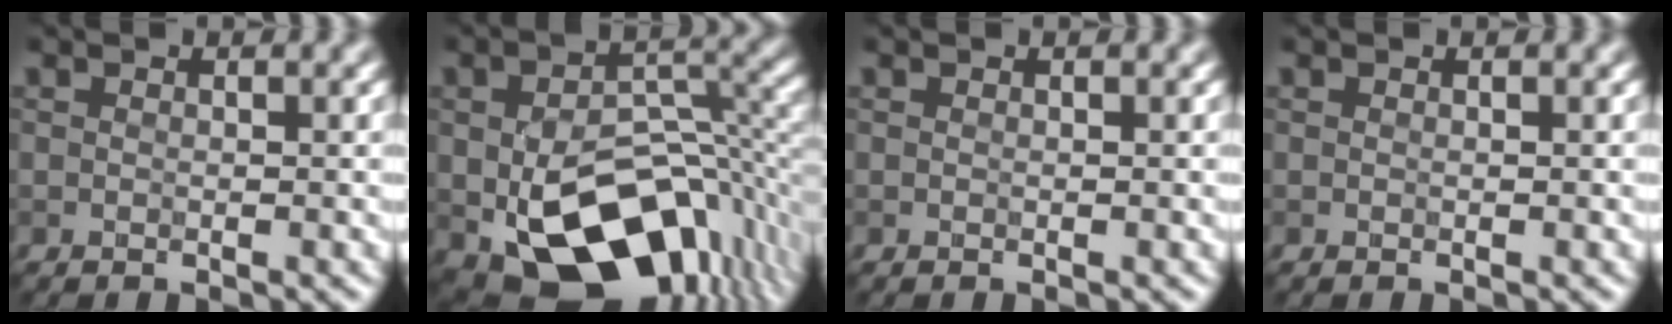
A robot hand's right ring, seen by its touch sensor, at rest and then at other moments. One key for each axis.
{"total": 14.6, "fx": -5.8, "fy": 8.5, "fz": 10.3, "tx": -0.174, "ty": -0.025, "tz": -0.083}
{"total": 0.0}
{"total": 0.0}